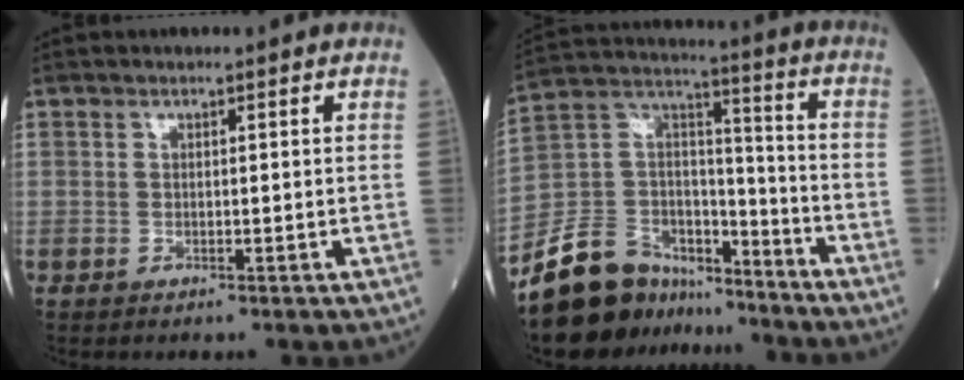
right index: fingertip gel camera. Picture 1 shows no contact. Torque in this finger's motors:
{"motor_torque": [0.88, -1.26, -0.68, -0.21]}